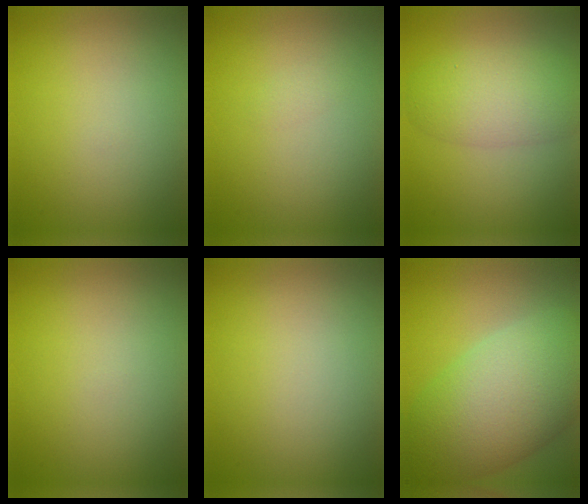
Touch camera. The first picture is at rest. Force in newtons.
{"total": 0.5, "press": 0.5, "slide": 0.0}
{"total": 5.2, "press": 5.2, "slide": 0.2}
{"total": 0.0}
{"total": 0.0}
{"total": 11.5, "press": 11.5, "slide": 0.4}